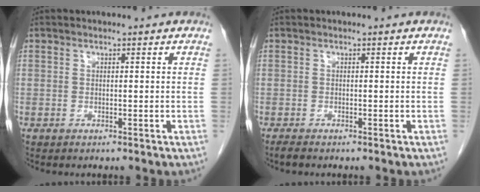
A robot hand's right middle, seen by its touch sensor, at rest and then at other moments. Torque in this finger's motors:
{"motor_torque": [0.05, -0.02, 0.00, 0.01]}